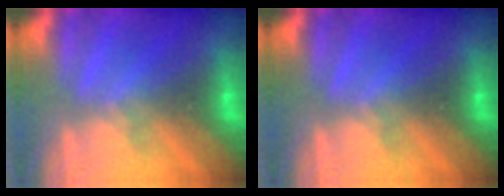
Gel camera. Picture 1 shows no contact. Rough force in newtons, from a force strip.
{"total": 0.0}